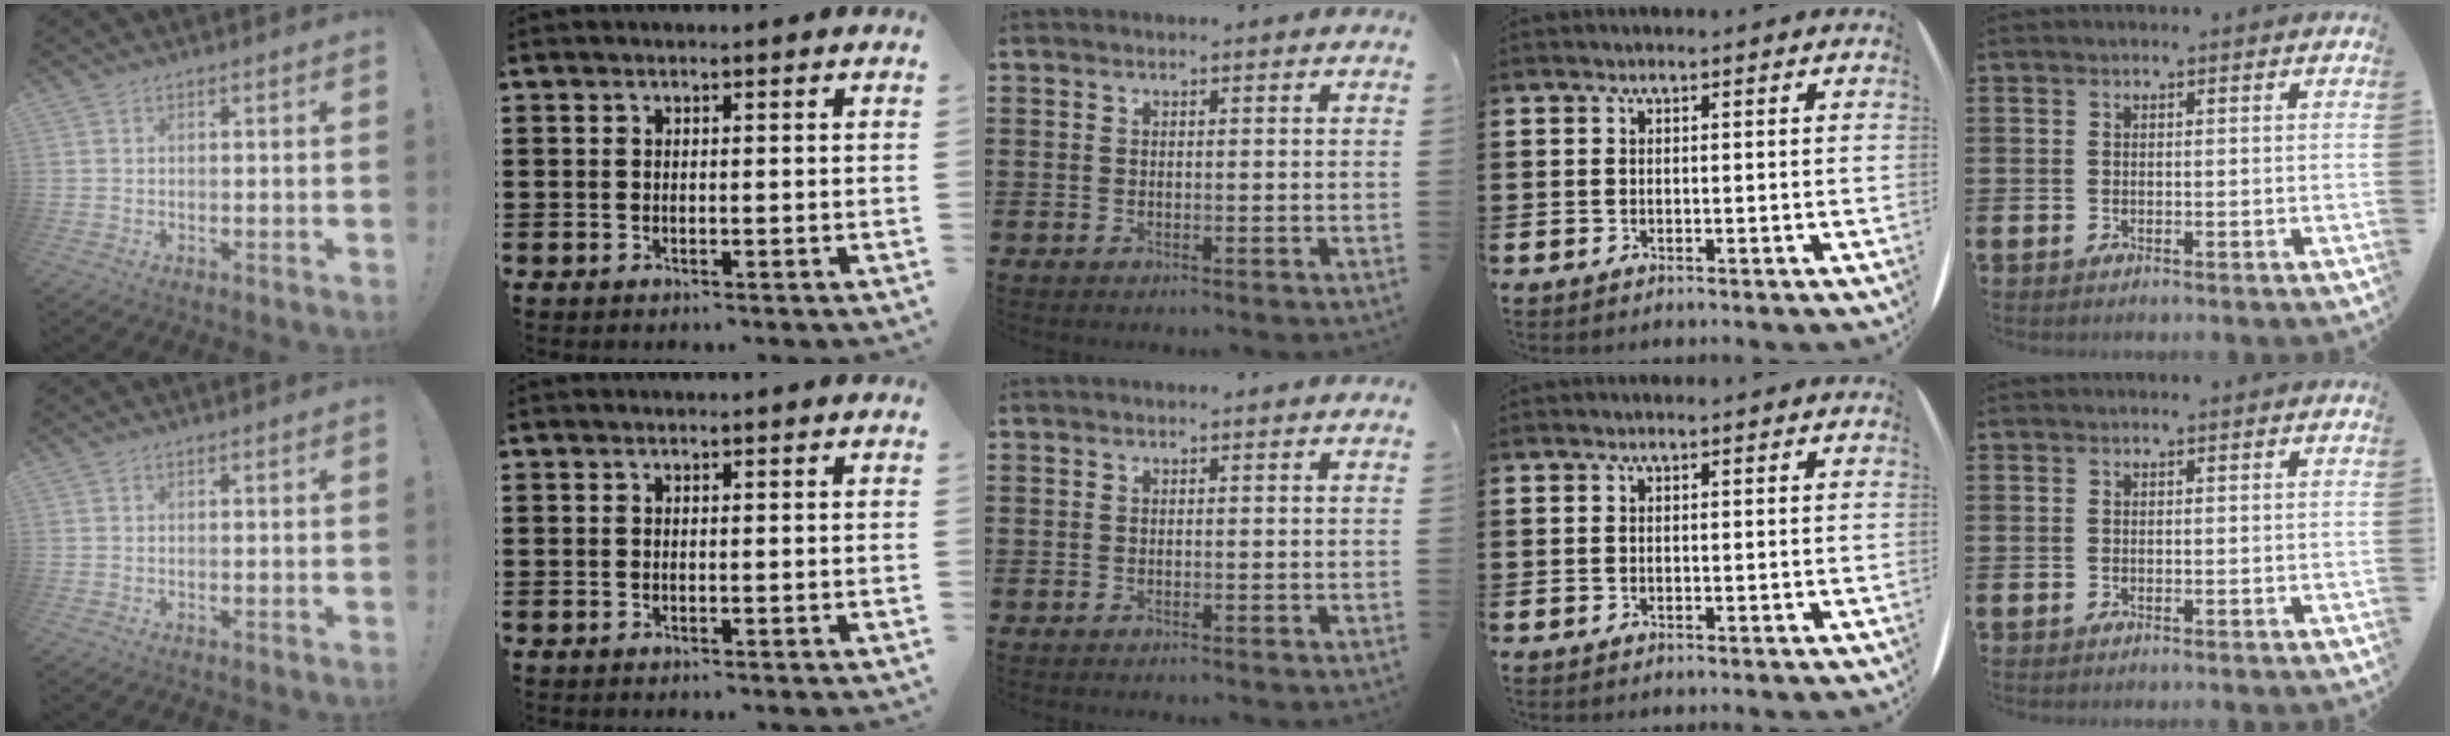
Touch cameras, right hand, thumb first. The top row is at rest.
{}